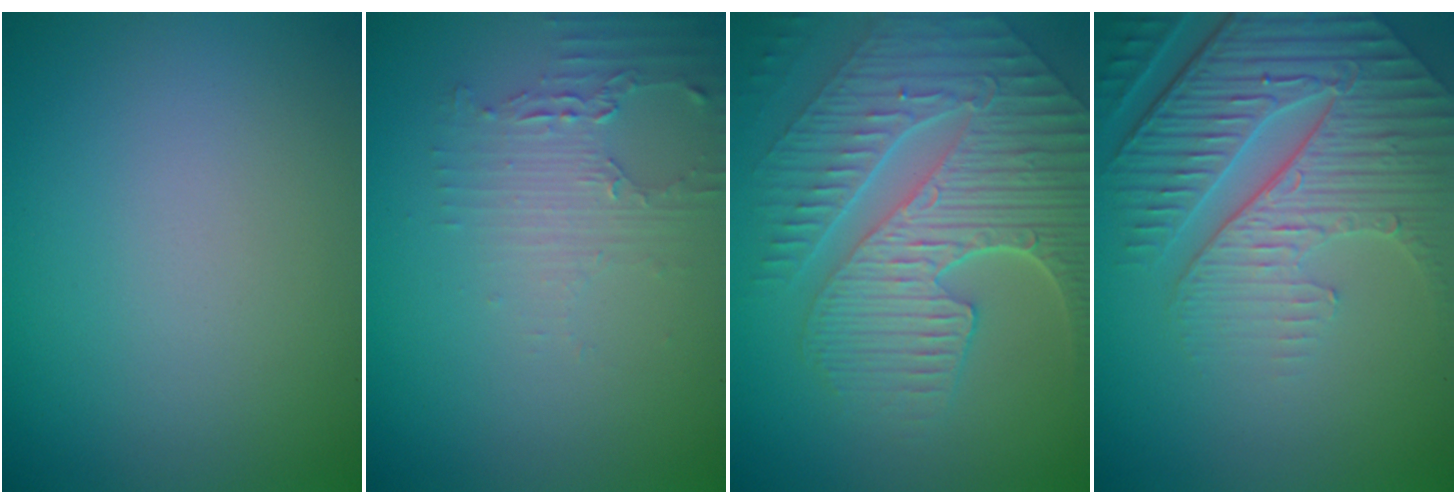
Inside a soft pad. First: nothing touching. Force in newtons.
{"total": 2.1, "press": 2.0, "slide": 0.4}
{"total": 9.2, "press": 6.2, "slide": 6.7}
{"total": 8.0, "press": 5.8, "slide": 5.5}